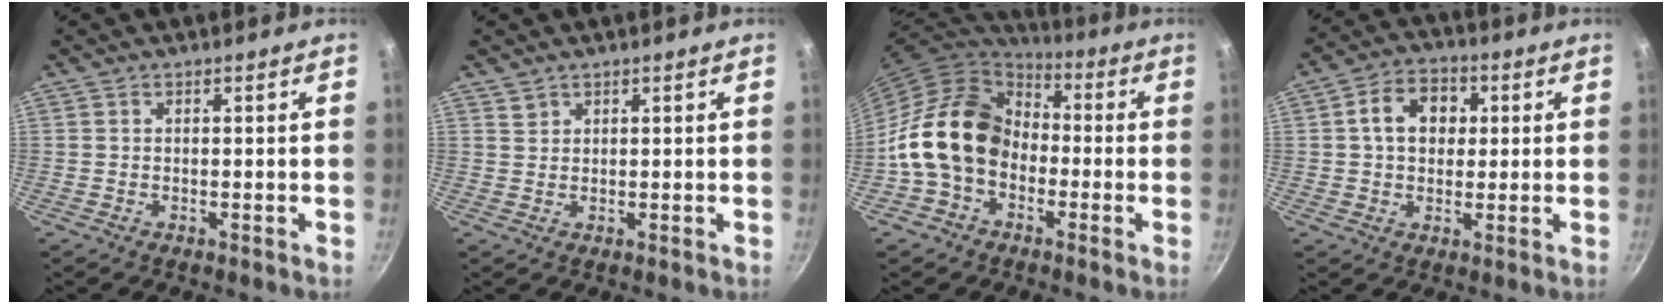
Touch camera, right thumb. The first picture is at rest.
{"total": 1.3, "force": [1.1, 0.8, 0.1], "torque": [0.008, 0.002, 0.022]}
{"total": 16.6, "force": [-2.7, 12.8, 10.2], "torque": [-0.150, 0.049, -0.068]}
{"total": 9.0, "force": [1.6, 6.8, 5.6], "torque": [-0.065, 0.012, 0.015]}